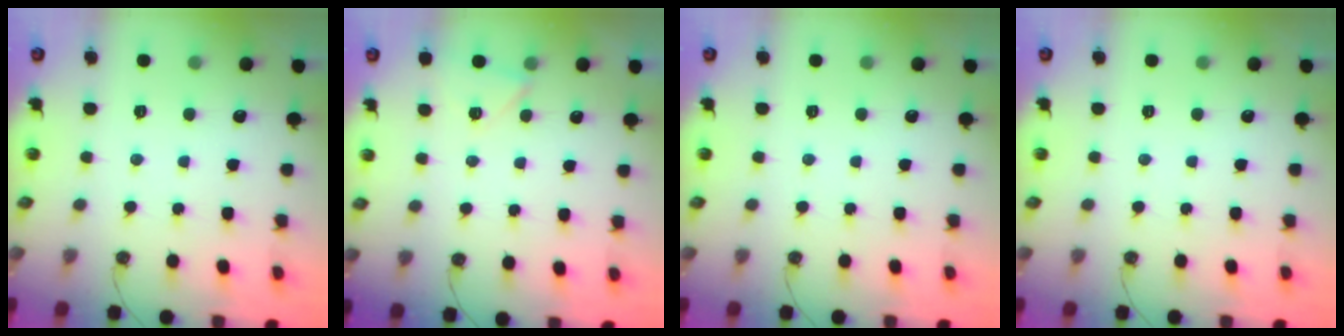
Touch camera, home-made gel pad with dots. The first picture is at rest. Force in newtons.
{"total": 4.8, "press": 4.1, "slide": 2.4}
{"total": 0.0}
{"total": 0.0}